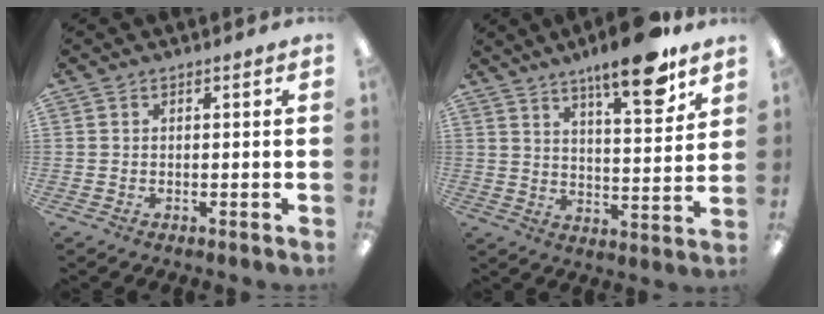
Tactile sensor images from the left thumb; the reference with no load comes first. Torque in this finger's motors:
{"motor_torque": [1.61, 1.02, 1.37, -1.13, 0.13]}